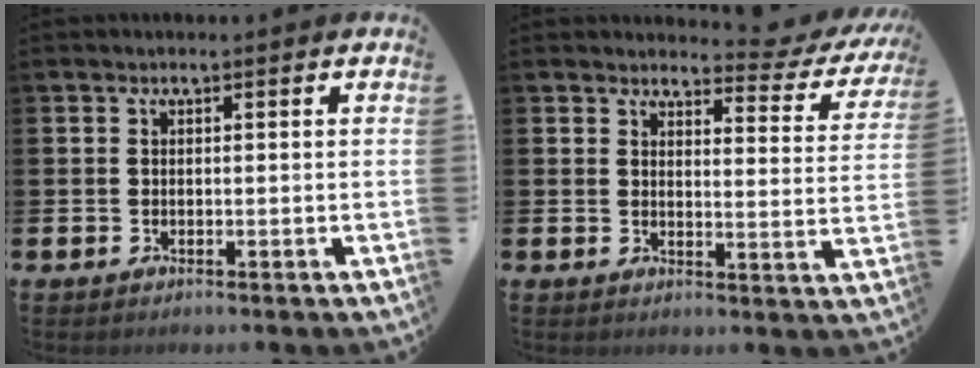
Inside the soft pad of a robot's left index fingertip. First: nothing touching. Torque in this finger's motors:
{"motor_torque": [1.07, -1.07, 0.08, 0.01]}